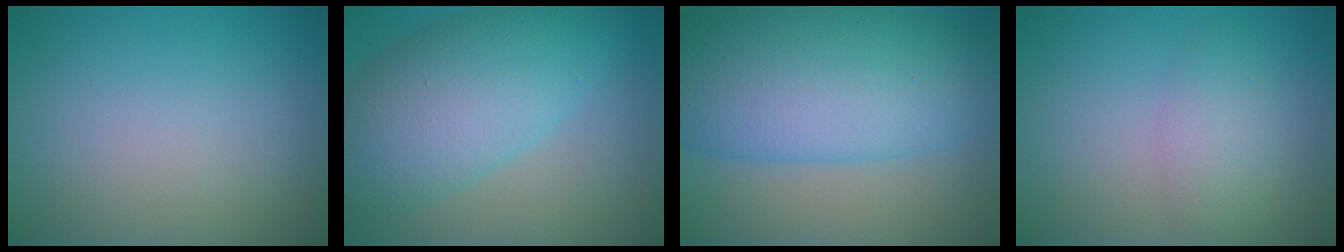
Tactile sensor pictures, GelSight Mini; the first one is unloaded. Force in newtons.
{"total": 9.1, "press": 9.1, "slide": 0.3}
{"total": 12.1, "press": 12.1, "slide": 0.3}
{"total": 2.7, "press": 2.7, "slide": 0.1}